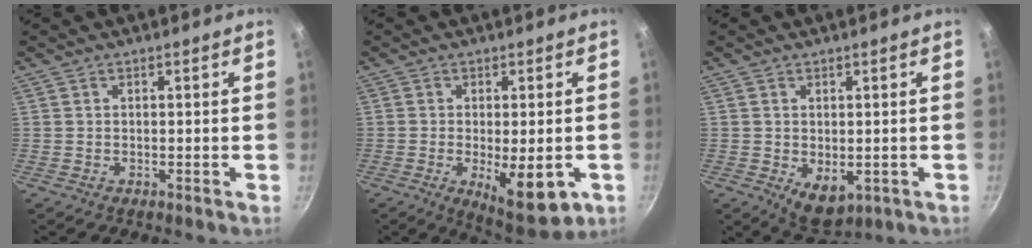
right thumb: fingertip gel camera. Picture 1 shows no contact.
{"total": 11.6, "force": [-3.2, 4.4, 10.2], "torque": [-0.128, -0.007, -0.032]}
{"total": 6.1, "force": [-0.9, 3.9, 4.6], "torque": [-0.060, -0.014, -0.001]}